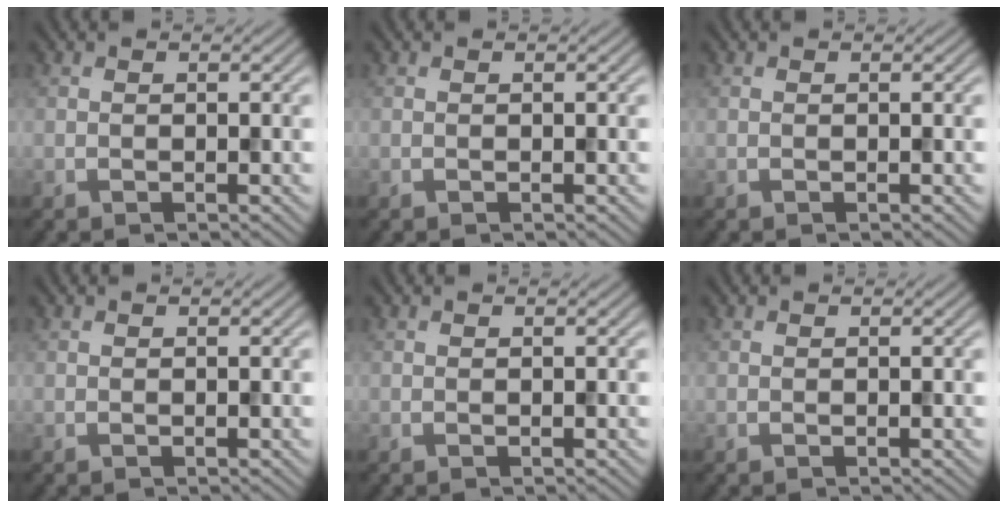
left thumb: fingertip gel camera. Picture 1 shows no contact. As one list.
[{"total": 0.0}, {"total": 0.0}, {"total": 0.0}, {"total": 0.0}, {"total": 0.0}]